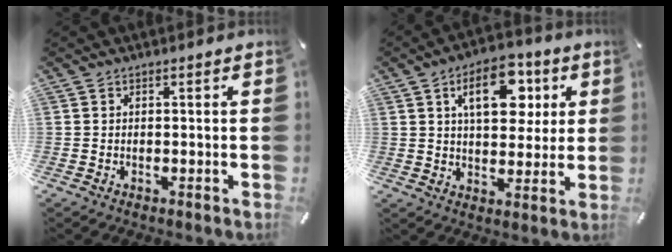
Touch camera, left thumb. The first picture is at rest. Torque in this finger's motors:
{"motor_torque": [0.46, 0.68, 1.55, -0.94, 0.32]}